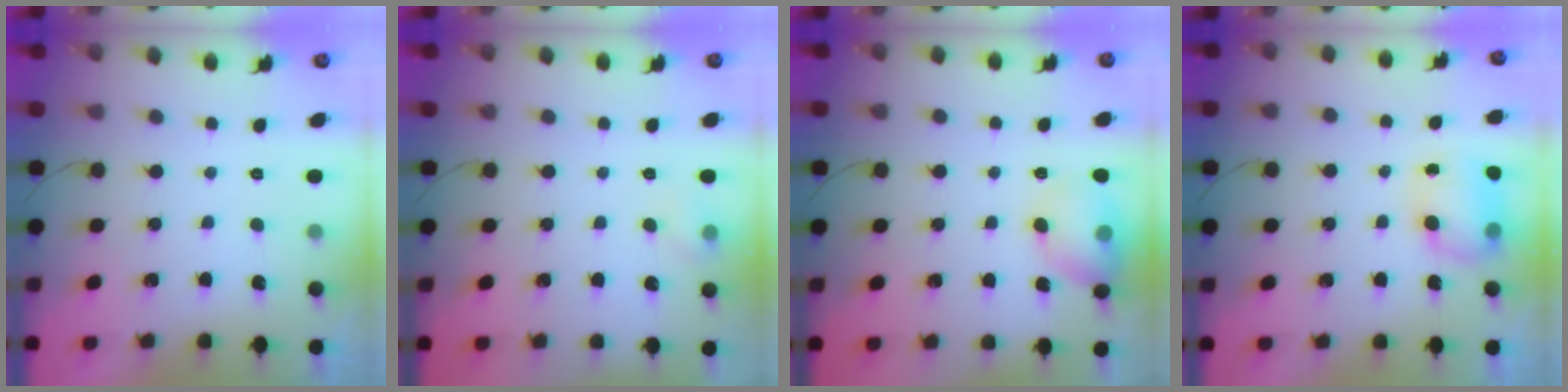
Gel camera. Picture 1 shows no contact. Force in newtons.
{"total": 4.8, "press": 4.6, "slide": 1.3}
{"total": 11.3, "press": 11.1, "slide": 2.3}
{"total": 8.0, "press": 8.0, "slide": 0.5}